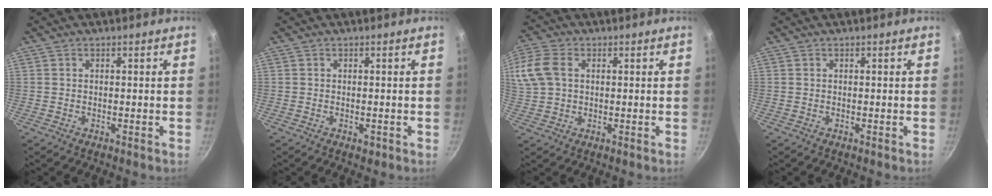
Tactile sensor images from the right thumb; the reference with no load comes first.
{"total": 1.2, "force": [-0.5, 0.7, 0.8], "torque": [-0.011, 0.001, -0.006]}
{"total": 12.6, "force": [2.9, 9.2, 8.0], "torque": [-0.197, 0.028, 0.054]}
{"total": 0.0}